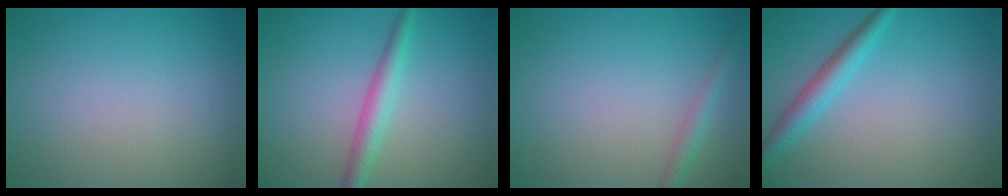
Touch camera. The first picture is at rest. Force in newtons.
{"total": 2.6, "press": 2.6, "slide": 0.0}
{"total": 1.6, "press": 1.6, "slide": 0.1}
{"total": 2.8, "press": 2.8, "slide": 0.1}